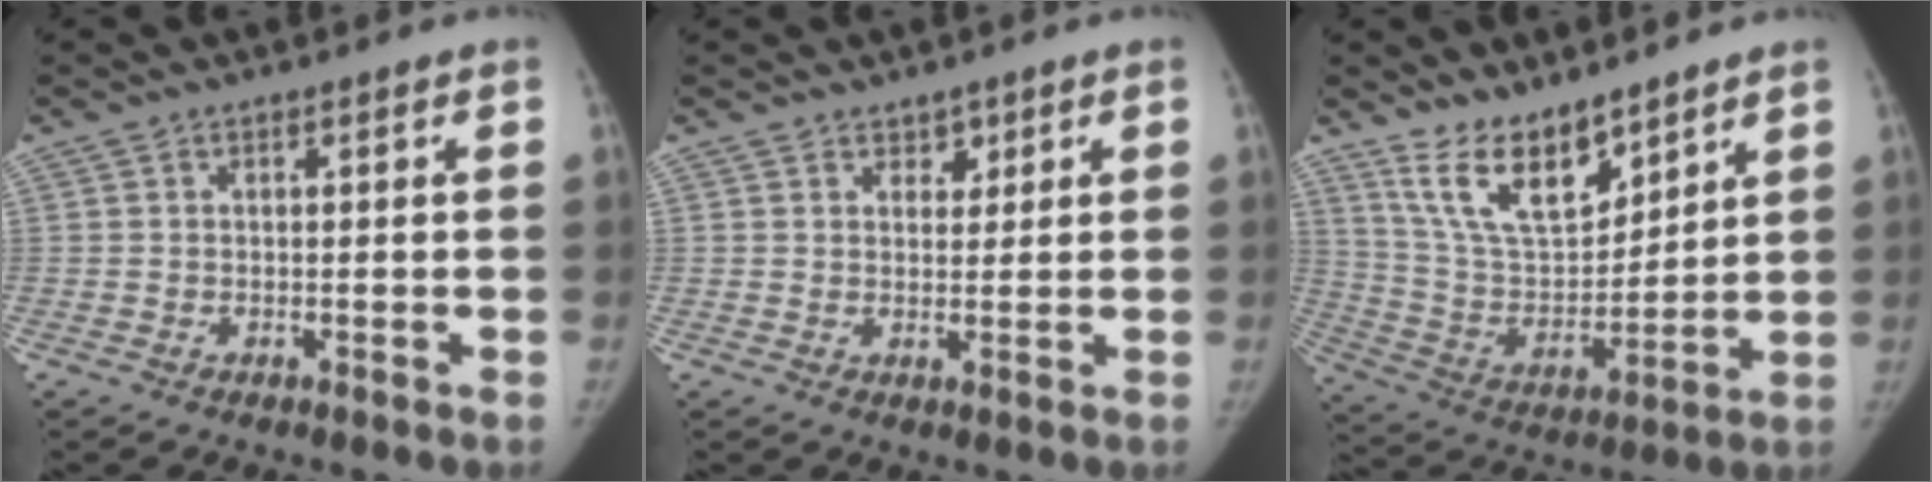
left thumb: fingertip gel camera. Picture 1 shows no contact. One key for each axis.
{"total": 2.2, "fx": 1.5, "fy": 1.5, "fz": 0.6, "tx": 0.012, "ty": -0.008, "tz": 0.020}
{"total": 14.0, "fx": 10.4, "fy": 5.9, "fz": 7.4, "tx": -0.100, "ty": -0.069, "tz": 0.209}